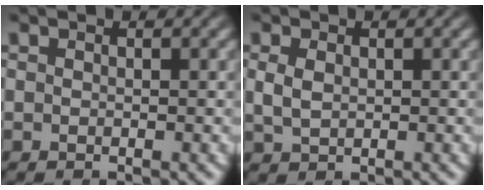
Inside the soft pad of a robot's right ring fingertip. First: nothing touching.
{"total": 2.7, "force": [0.4, 2.2, 1.5], "torque": [-0.037, -0.006, 0.014]}